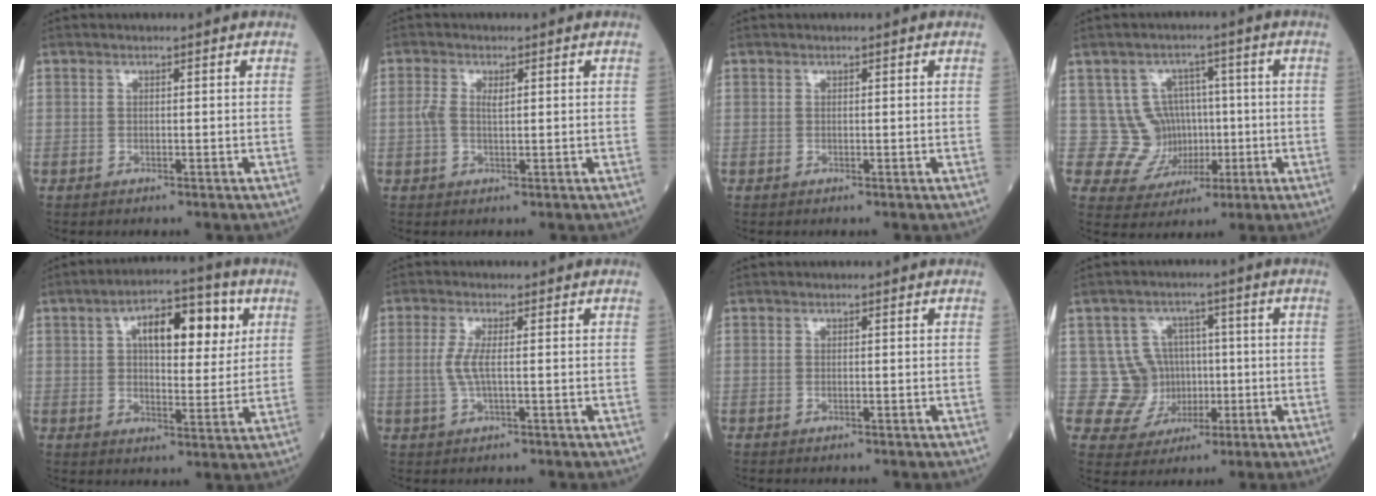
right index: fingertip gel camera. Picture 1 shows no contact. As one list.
[{"total": 2.8, "force": [0.4, 1.2, 2.5], "torque": [-0.060, 0.009, 0.010]}, {"total": 0.0}, {"total": 7.6, "force": [0.6, 7.5, 1.0], "torque": [-0.007, 0.027, 0.024]}, {"total": 11.4, "force": [4.0, 4.8, 9.6], "torque": [-0.145, 0.026, 0.060]}, {"total": 3.2, "force": [0.0, 0.4, 3.2], "torque": [-0.078, -0.005, -0.001]}, {"total": 0.0}, {"total": 7.5, "force": [0.3, 7.5, 0.6], "torque": [0.000, 0.025, 0.013]}]